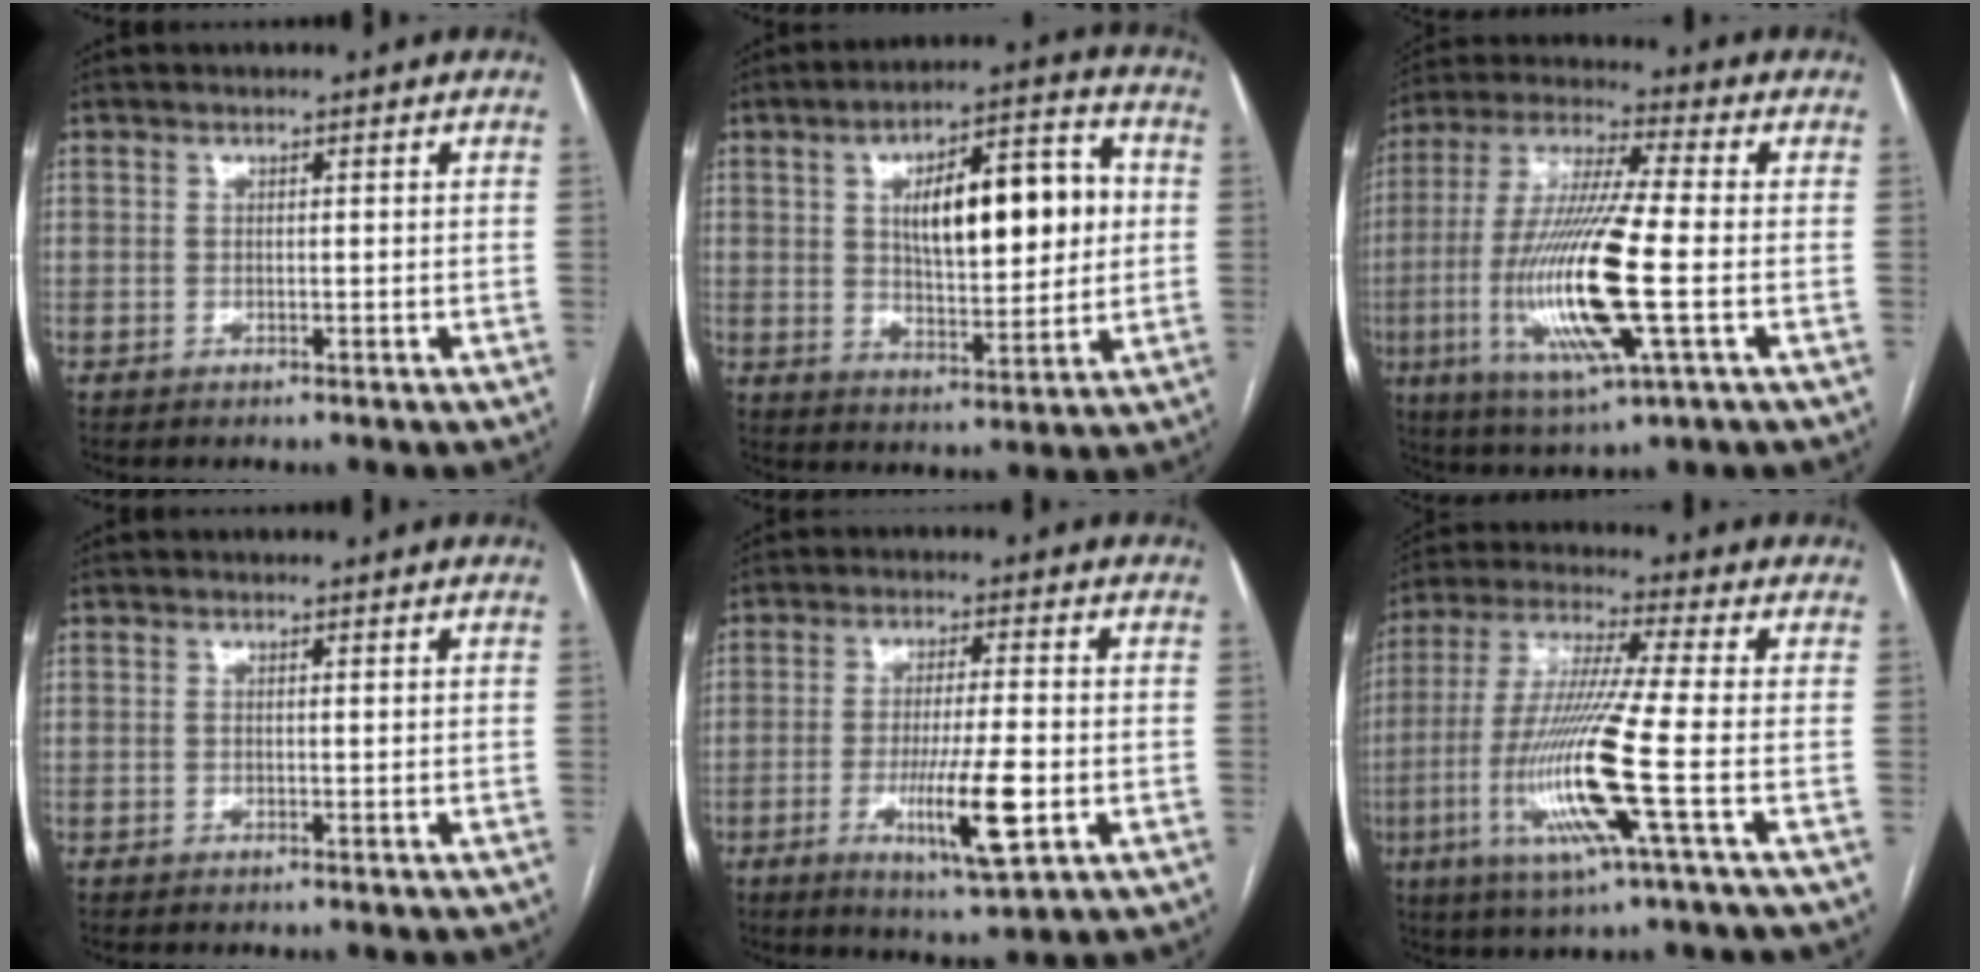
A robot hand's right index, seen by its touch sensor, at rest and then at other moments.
{"total": 15.8, "force": [2.9, 5.3, 14.7], "torque": [-0.222, 0.026, 0.047]}
{"total": 18.2, "force": [-3.8, 1.5, 17.8], "torque": [-0.371, -0.019, -0.068]}
{"total": 0.0}
{"total": 10.4, "force": [-3.0, 0.8, 10.0], "torque": [-0.172, -0.022, -0.048]}
{"total": 15.0, "force": [-4.3, -0.9, 14.4], "torque": [-0.299, -0.021, -0.088]}